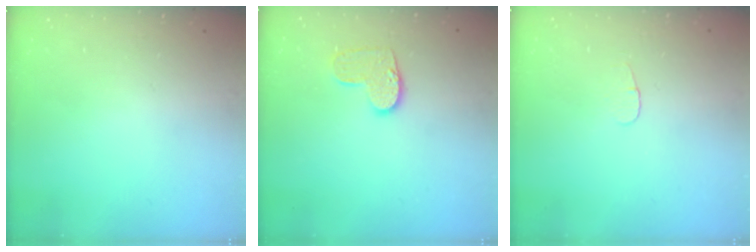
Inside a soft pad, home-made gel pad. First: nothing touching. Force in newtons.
{"total": 9.0, "press": 9.0, "slide": 0.5}
{"total": 3.4, "press": 3.3, "slide": 0.4}